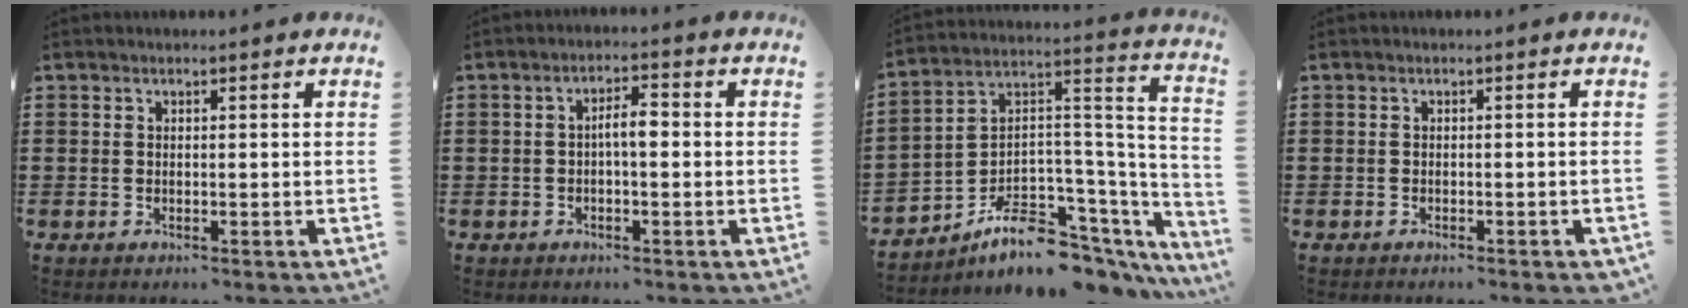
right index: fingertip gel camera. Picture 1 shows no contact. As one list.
[{"total": 3.3, "force": [-0.3, 0.9, 3.1], "torque": [-0.057, 0.008, -0.009]}, {"total": 9.0, "force": [-5.4, 4.9, 5.3], "torque": [-0.109, -0.003, -0.094]}, {"total": 0.6, "force": [-0.5, 0.0, 0.3], "torque": [-0.008, -0.006, -0.009]}]